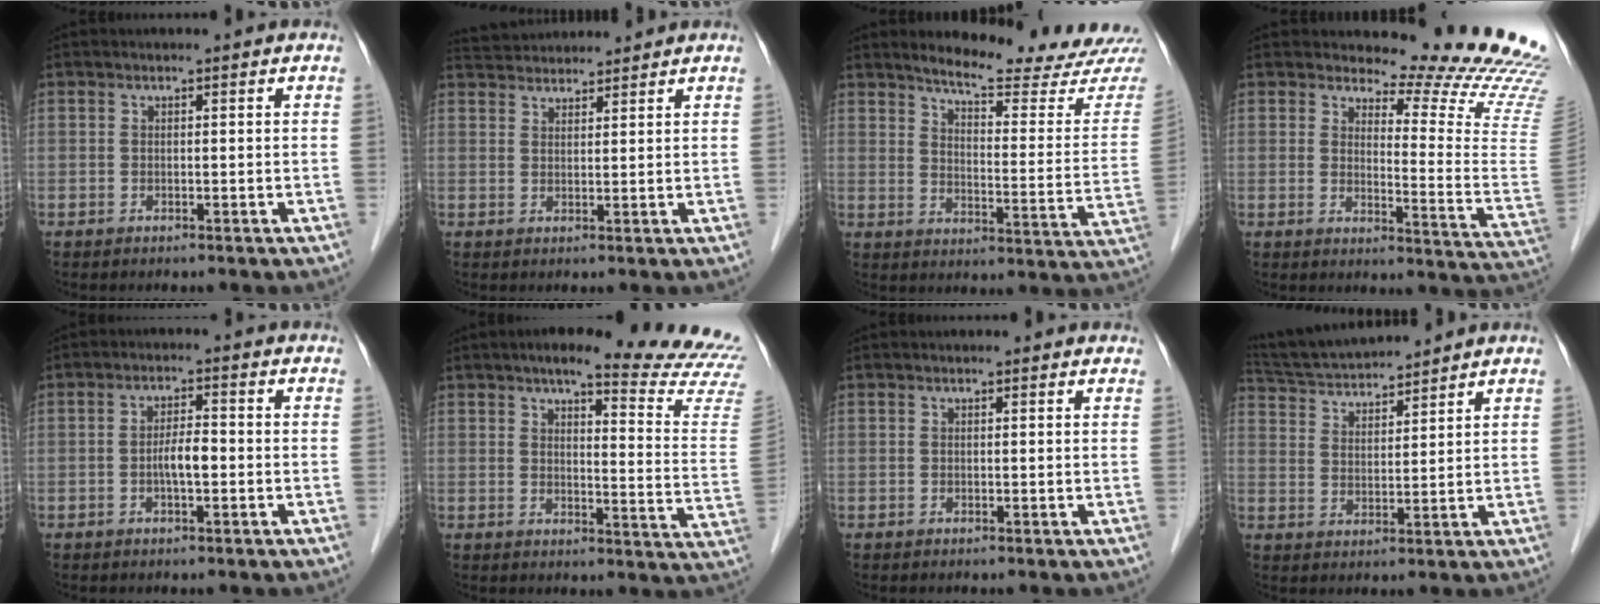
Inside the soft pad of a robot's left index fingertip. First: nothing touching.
{"total": 6.8, "force": [6.6, 1.0, 1.2], "torque": [-0.027, 0.038, 0.109]}
{"total": 17.7, "force": [16.7, 0.2, 6.0], "torque": [-0.083, -0.099, 0.203]}
{"total": 16.3, "force": [15.6, 0.0, 4.9], "torque": [-0.060, -0.146, 0.163]}
{"total": 3.3, "force": [-0.8, 0.8, 3.1], "torque": [-0.059, 0.004, -0.015]}
{"total": 19.2, "force": [17.4, 0.9, 7.9], "torque": [-0.093, -0.086, 0.186]}
{"total": 0.5, "force": [0.5, 0.2, 0.1], "torque": [-0.006, -0.001, 0.004]}
{"total": 11.2, "force": [10.6, 0.9, 3.5], "torque": [-0.073, 0.025, 0.191]}